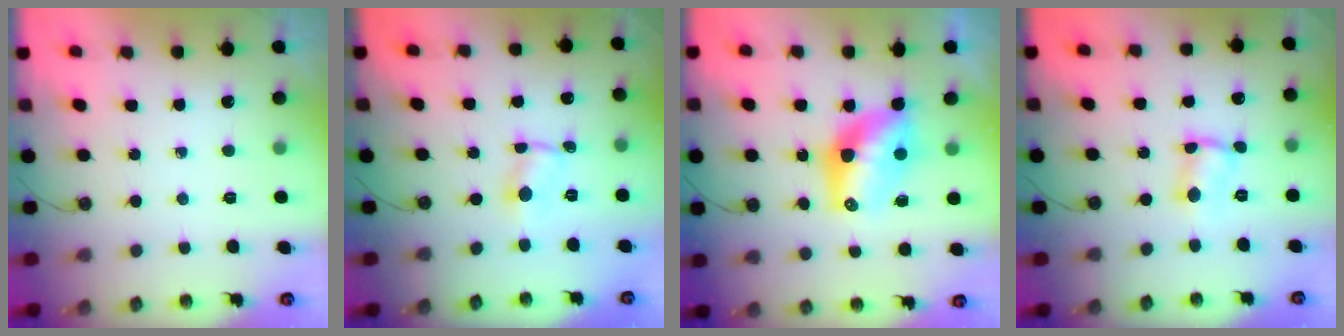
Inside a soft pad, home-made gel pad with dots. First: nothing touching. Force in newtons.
{"total": 1.1, "press": 1.0, "slide": 0.2}
{"total": 10.5, "press": 10.4, "slide": 0.9}
{"total": 2.7, "press": 2.7, "slide": 0.1}